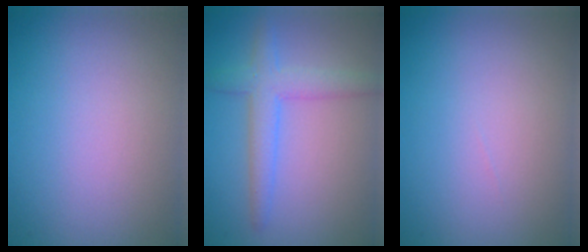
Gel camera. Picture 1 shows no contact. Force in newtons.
{"total": 3.6, "press": 3.6, "slide": 0.0}
{"total": 0.0}